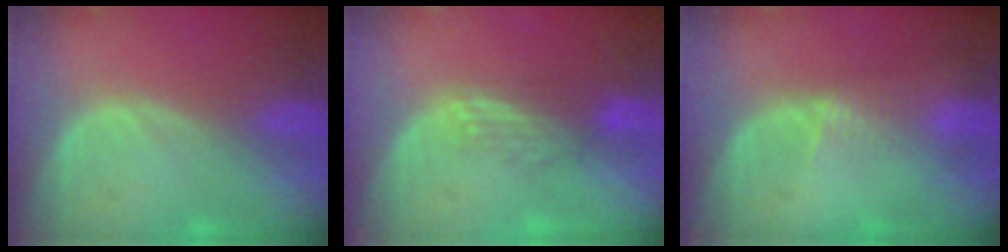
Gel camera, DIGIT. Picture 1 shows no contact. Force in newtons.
{"total": 2.9, "press": 2.7, "slide": 1.1}
{"total": 1.8, "press": 1.5, "slide": 1.0}